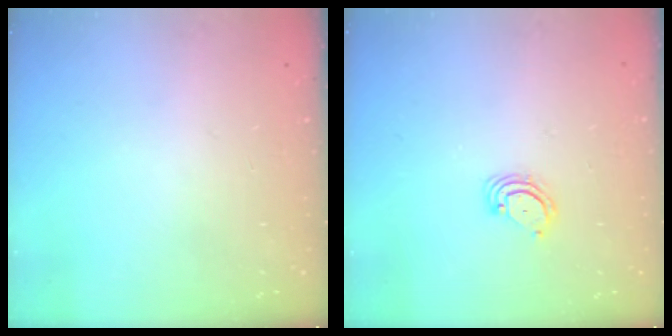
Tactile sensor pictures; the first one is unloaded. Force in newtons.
{"total": 3.8, "press": 3.8, "slide": 0.3}